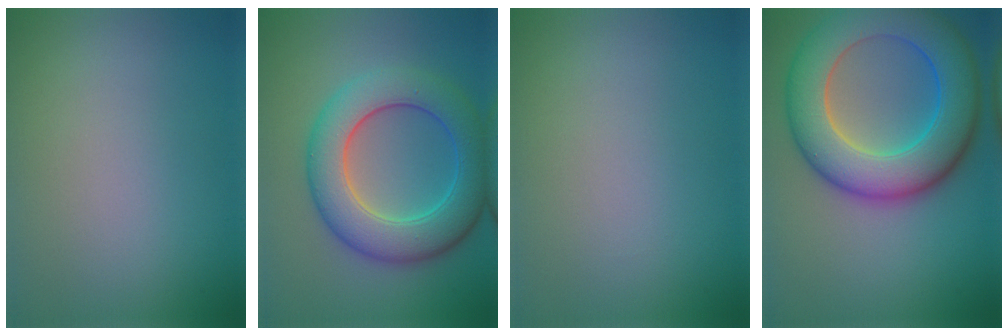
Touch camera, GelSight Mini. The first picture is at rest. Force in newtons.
{"total": 7.9, "press": 7.9, "slide": 0.1}
{"total": 0.0}
{"total": 10.8, "press": 10.8, "slide": 0.3}